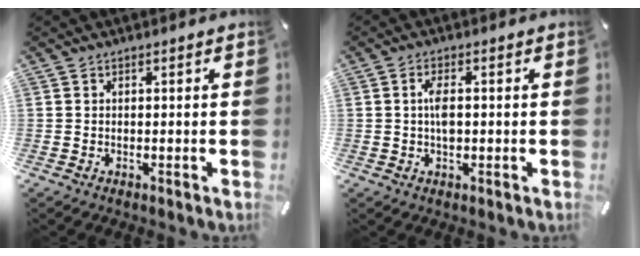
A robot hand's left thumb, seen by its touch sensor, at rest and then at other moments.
{"total": 3.8, "force": [-0.1, 1.8, 3.4], "torque": [-0.074, 0.002, -0.005]}